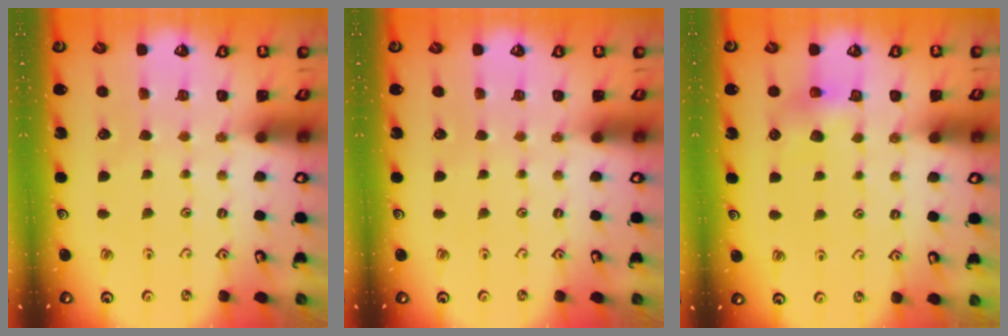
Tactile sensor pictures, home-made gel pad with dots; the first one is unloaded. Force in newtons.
{"total": 0.0}
{"total": 6.5, "press": 6.5, "slide": 0.4}